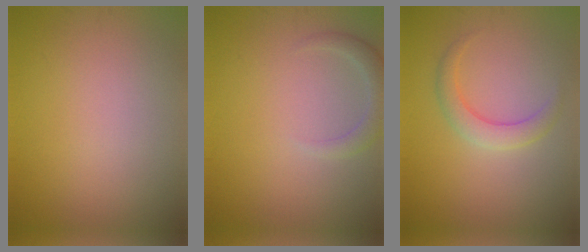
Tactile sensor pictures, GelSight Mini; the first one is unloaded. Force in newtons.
{"total": 2.0, "press": 2.0, "slide": 0.3}
{"total": 2.4, "press": 2.4, "slide": 0.0}